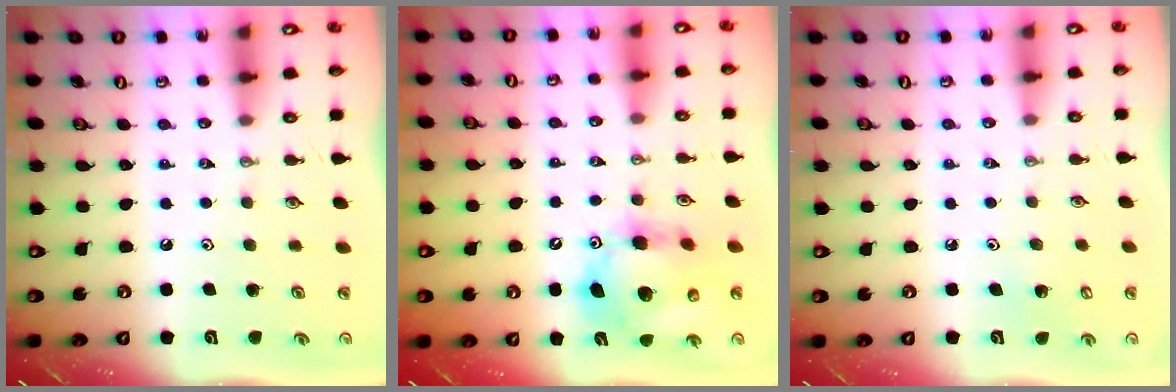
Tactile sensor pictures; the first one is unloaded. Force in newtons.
{"total": 14.7, "press": 14.5, "slide": 2.4}
{"total": 2.9, "press": 2.9, "slide": 0.3}